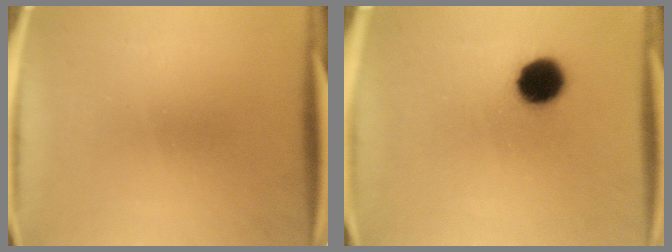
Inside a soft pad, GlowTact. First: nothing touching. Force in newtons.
{"total": 8.9}